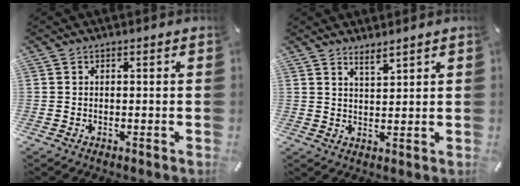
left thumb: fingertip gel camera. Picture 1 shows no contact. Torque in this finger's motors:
{"motor_torque": [0.37, -0.21, -0.06, -0.02, -0.02]}